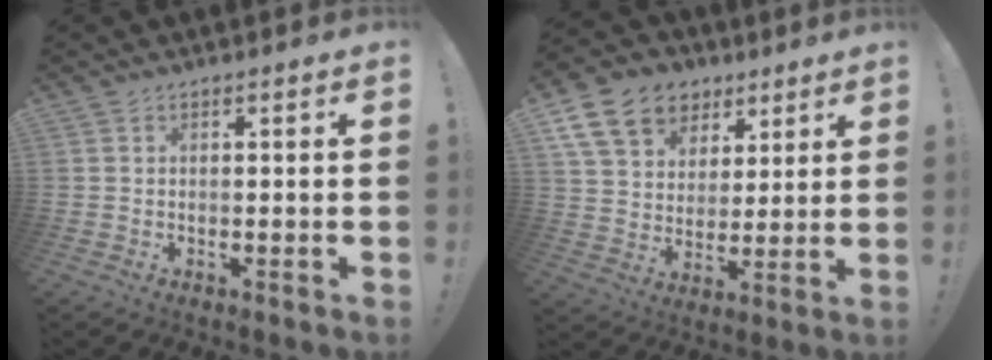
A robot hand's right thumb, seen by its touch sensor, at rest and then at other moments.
{"total": 15.9, "force": [8.2, 11.7, 7.0], "torque": [-0.106, -0.041, 0.160]}